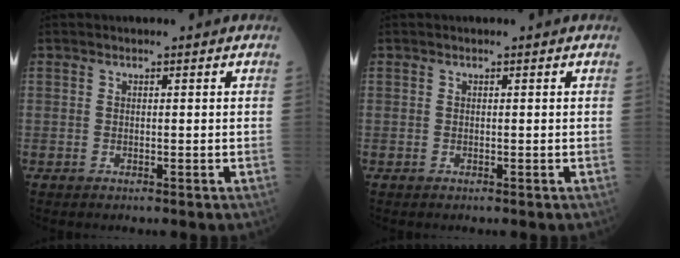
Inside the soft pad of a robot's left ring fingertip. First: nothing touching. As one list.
[{"total": 0.0}]